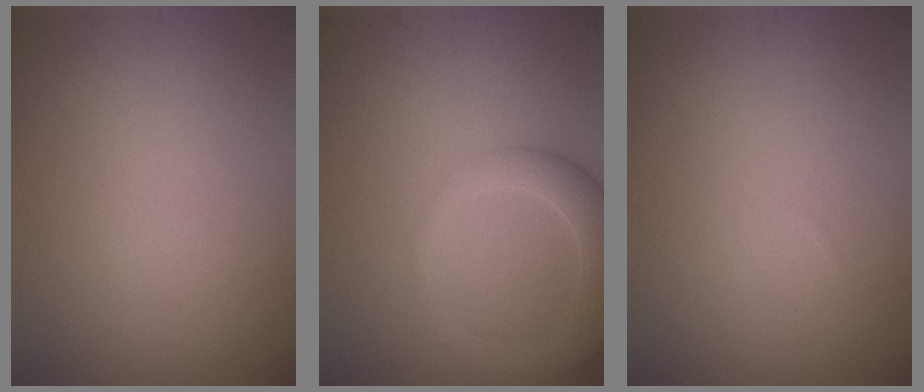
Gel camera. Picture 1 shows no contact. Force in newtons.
{"total": 5.2, "press": 5.2, "slide": 0.4}
{"total": 0.0}